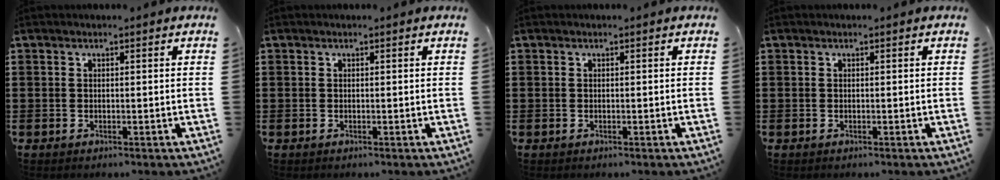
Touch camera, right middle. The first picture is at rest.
{"total": 0.0}
{"total": 0.0}
{"total": 0.0}